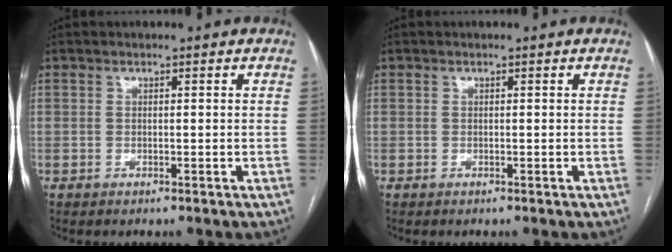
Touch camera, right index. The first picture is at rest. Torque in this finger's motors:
{"motor_torque": [0.08, 0.01, 0.00, 0.00]}